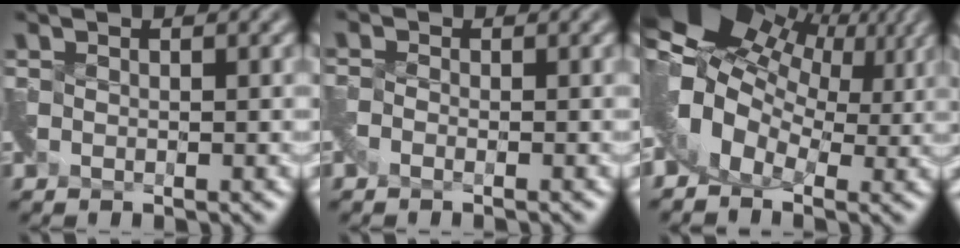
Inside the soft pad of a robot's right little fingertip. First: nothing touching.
{"total": 1.1, "force": [-1.0, -0.2, -0.4], "torque": [0.006, -0.002, -0.025]}
{"total": 9.5, "force": [3.1, 6.1, 6.6], "torque": [-0.111, 0.010, 0.057]}